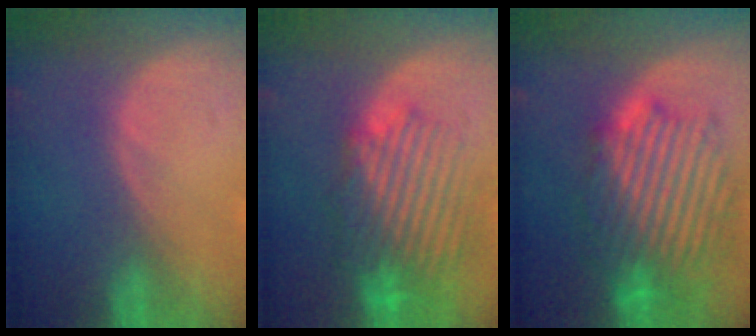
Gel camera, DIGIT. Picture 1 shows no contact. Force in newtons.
{"total": 9.9, "press": 9.1, "slide": 3.9}
{"total": 11.3, "press": 11.2, "slide": 0.6}